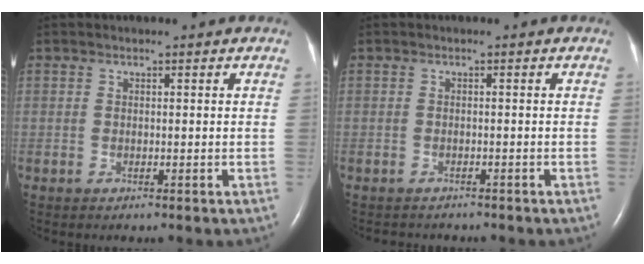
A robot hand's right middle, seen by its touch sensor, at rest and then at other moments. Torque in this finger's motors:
{"motor_torque": [0.06, -0.08, -0.05, 0.01]}